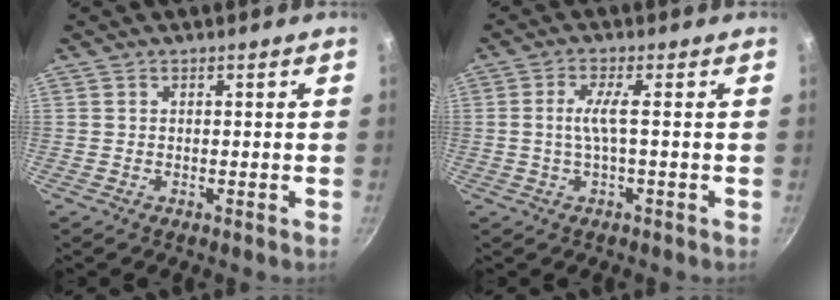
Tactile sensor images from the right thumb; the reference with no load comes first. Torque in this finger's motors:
{"motor_torque": [0.01, 0.17, -0.08, -0.04, 0.16]}